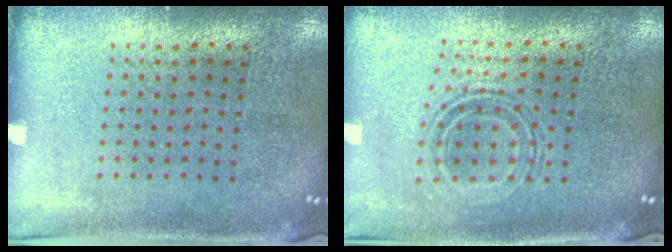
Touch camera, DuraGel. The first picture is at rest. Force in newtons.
{"total": 0.7, "press": 0.7, "slide": 0.2}